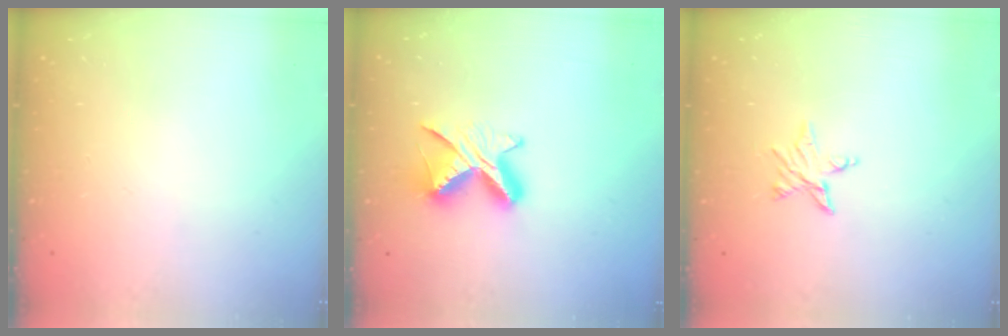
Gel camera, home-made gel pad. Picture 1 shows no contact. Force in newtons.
{"total": 8.7, "press": 8.6, "slide": 1.2}
{"total": 5.2, "press": 5.2, "slide": 0.6}